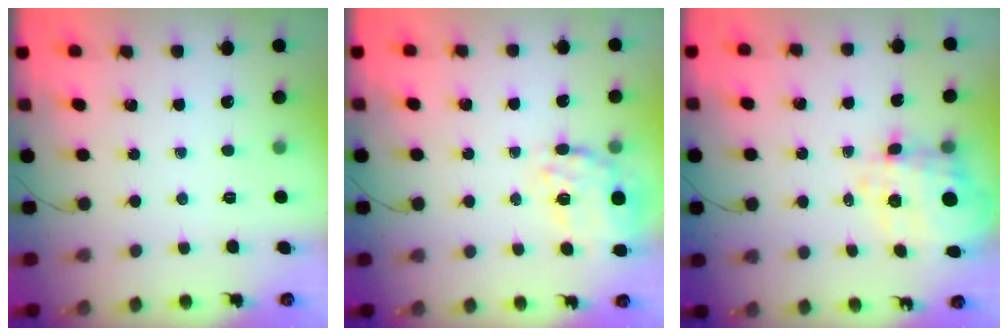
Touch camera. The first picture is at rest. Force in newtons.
{"total": 18.3, "press": 17.9, "slide": 4.1}
{"total": 6.4, "press": 5.6, "slide": 3.1}